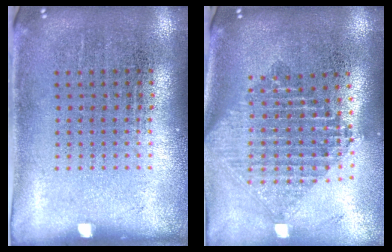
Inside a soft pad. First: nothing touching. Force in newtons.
{"total": 2.2, "press": 1.7, "slide": 1.4}